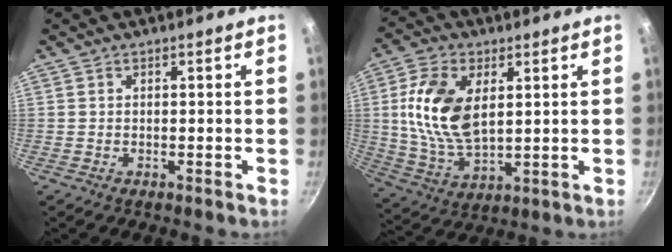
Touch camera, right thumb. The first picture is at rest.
{"total": 14.7, "force": [3.2, 8.4, 11.6], "torque": [-0.215, -0.013, 0.068]}